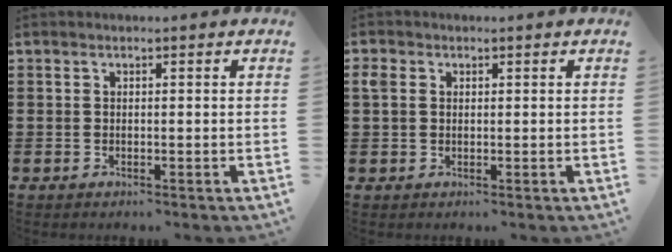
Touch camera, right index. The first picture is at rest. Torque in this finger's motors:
{"motor_torque": [0.30, -0.03, 0.05, 0.05]}